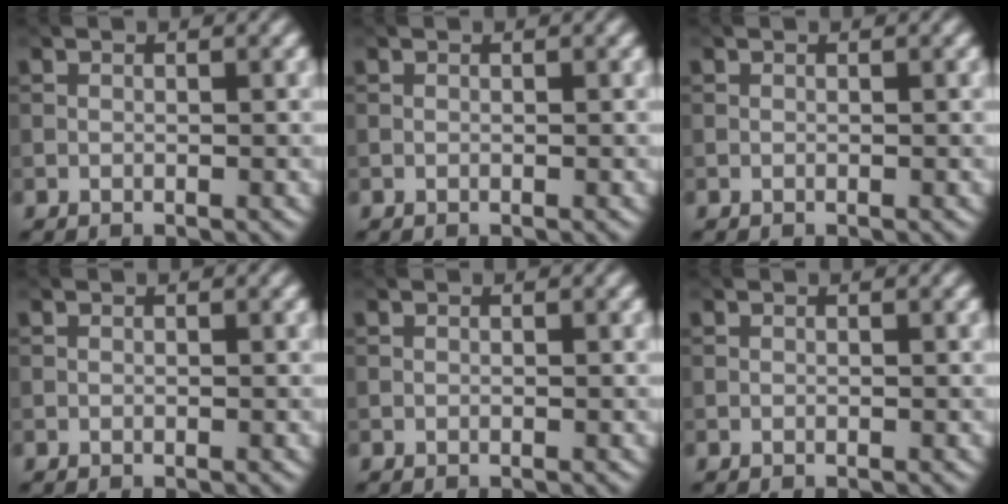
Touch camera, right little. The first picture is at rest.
{"total": 0.0}
{"total": 0.0}
{"total": 0.0}
{"total": 0.0}
{"total": 0.0}